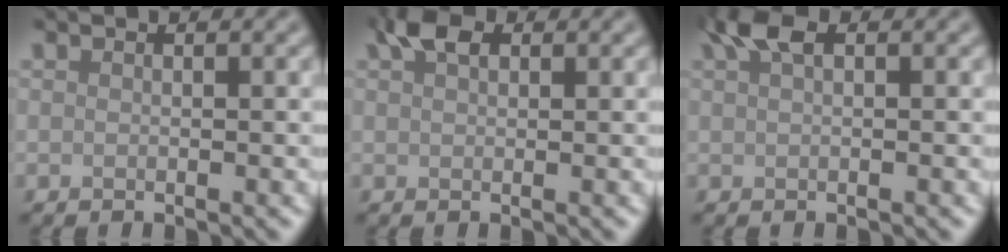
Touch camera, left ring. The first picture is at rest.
{"total": 2.7, "force": [1.5, 1.6, 1.7], "torque": [-0.032, 0.007, 0.024]}
{"total": 2.7, "force": [1.3, 1.1, 2.0], "torque": [-0.039, 0.007, 0.023]}